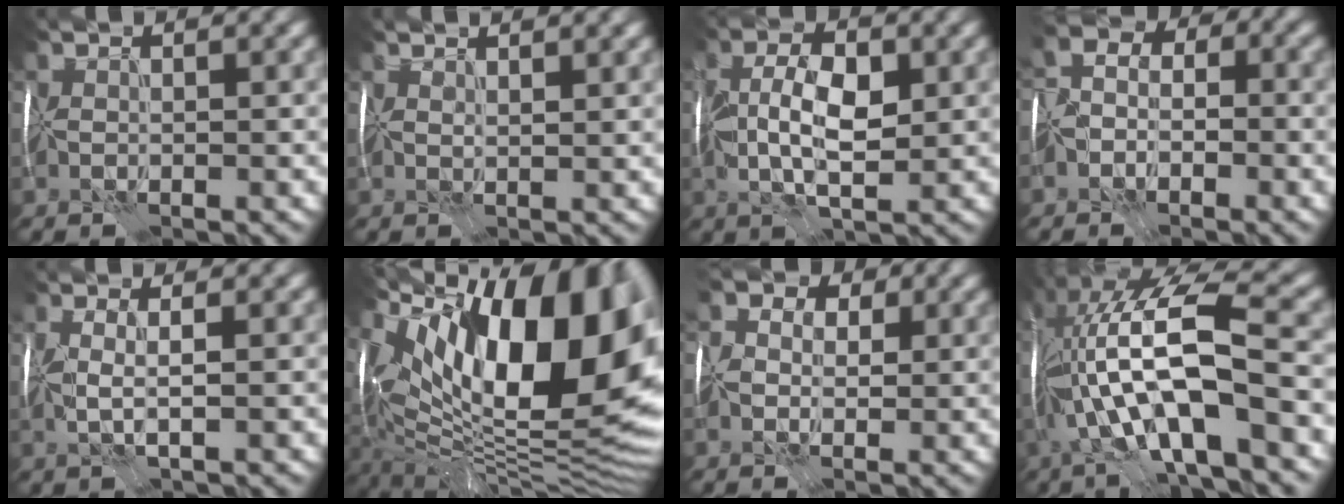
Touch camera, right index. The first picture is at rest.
{"total": 2.9, "force": [2.4, 0.7, 1.3], "torque": [-0.013, 0.019, 0.015]}
{"total": 4.6, "force": [0.4, 2.0, 4.1], "torque": [-0.095, 0.008, 0.007]}
{"total": 2.6, "force": [-1.5, 2.0, 0.8], "torque": [-0.025, 0.011, -0.034]}
{"total": 0.7, "force": [0.3, -0.3, 0.6], "torque": [-0.031, 0.001, 0.006]}
{"total": 18.7, "force": [5.2, 8.8, 15.7], "torque": [-0.248, 0.027, 0.097]}
{"total": 3.3, "force": [1.2, 2.8, 1.3], "torque": [-0.025, 0.022, 0.009]}
{"total": 13.2, "force": [-1.5, 4.0, 12.5], "torque": [-0.250, 0.030, -0.016]}